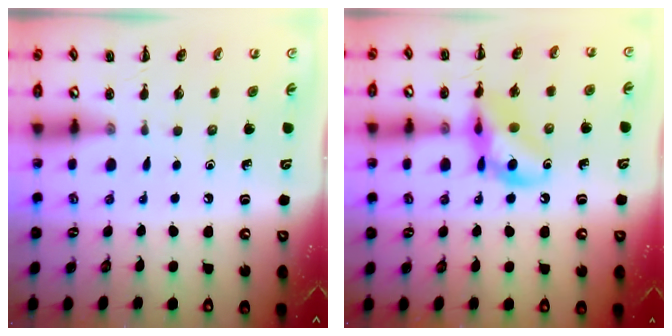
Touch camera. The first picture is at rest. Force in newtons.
{"total": 12.3, "press": 12.1, "slide": 2.2}